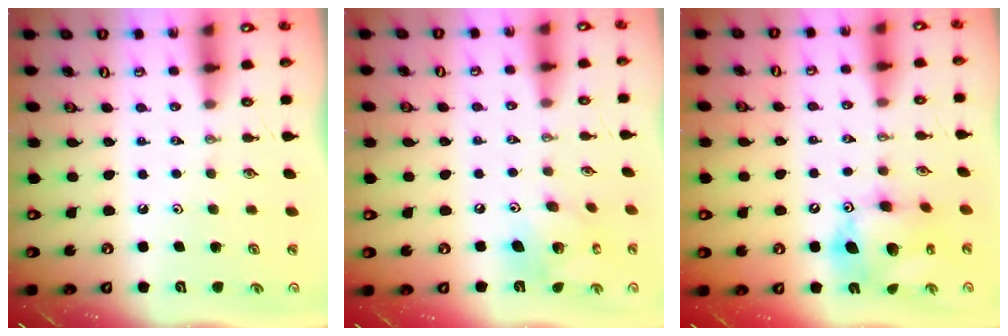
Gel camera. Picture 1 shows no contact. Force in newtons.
{"total": 12.2, "press": 12.1, "slide": 1.1}
{"total": 14.2, "press": 14.1, "slide": 1.5}